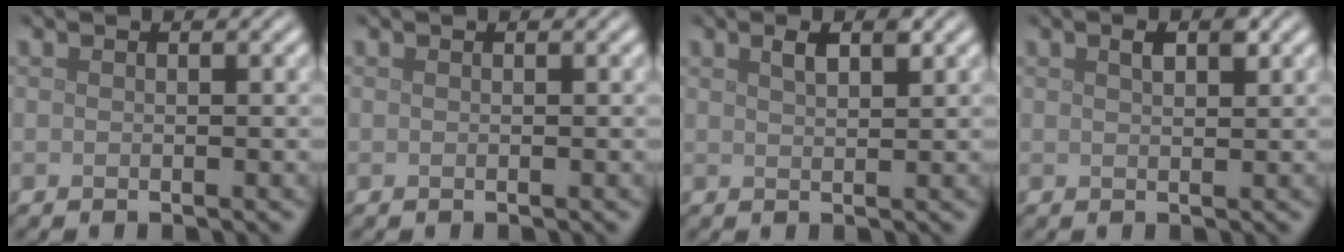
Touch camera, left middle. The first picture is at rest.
{"total": 0.0}
{"total": 1.9, "force": [1.2, 0.5, 1.4], "torque": [-0.023, 0.004, 0.020]}
{"total": 1.7, "force": [0.9, 0.7, 1.3], "torque": [-0.022, 0.003, 0.016]}